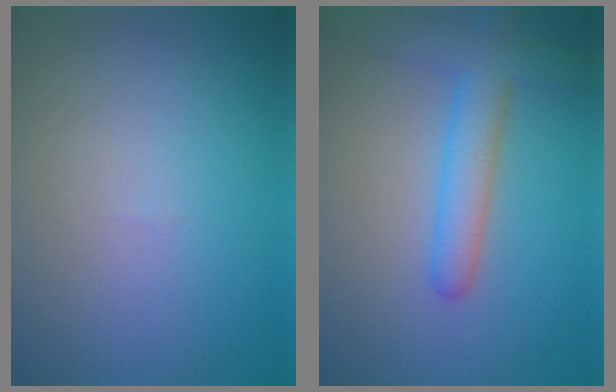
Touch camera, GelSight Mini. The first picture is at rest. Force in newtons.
{"total": 4.9, "press": 4.9, "slide": 0.1}